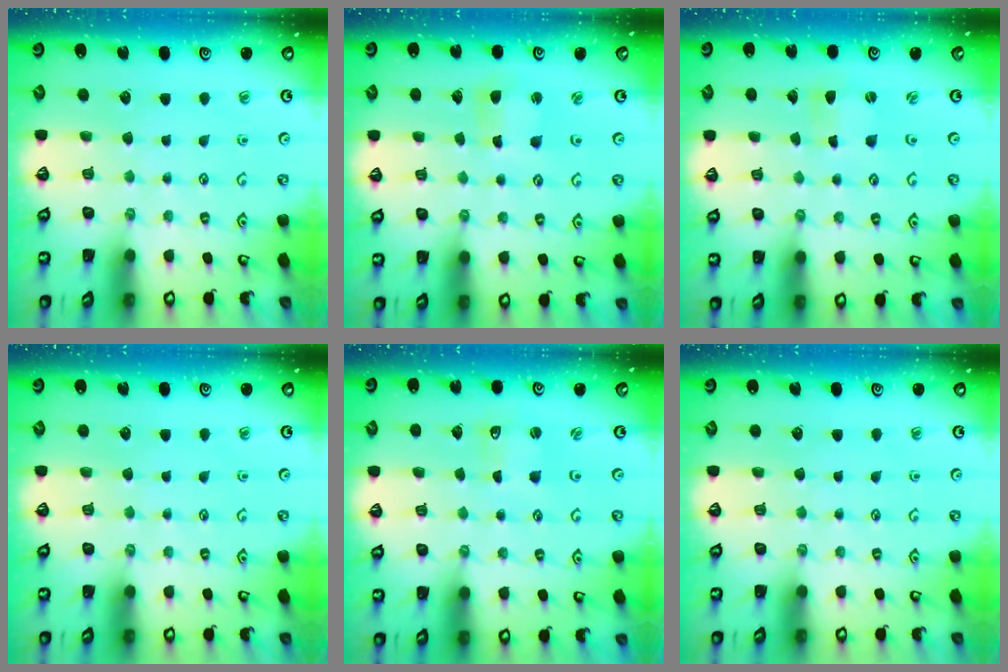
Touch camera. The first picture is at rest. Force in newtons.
{"total": 3.1, "press": 3.1, "slide": 0.2}
{"total": 0.0}
{"total": 0.0}
{"total": 0.7, "press": 0.7, "slide": 0.1}
{"total": 0.0}